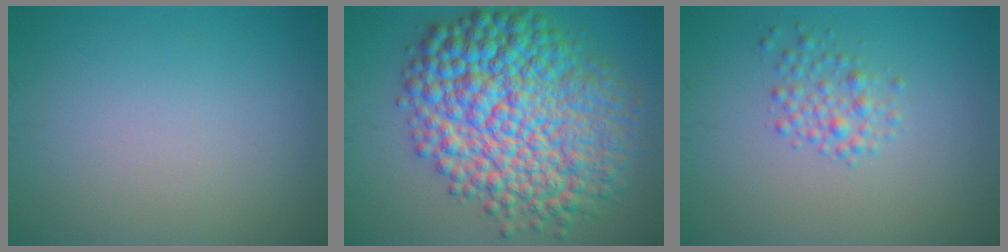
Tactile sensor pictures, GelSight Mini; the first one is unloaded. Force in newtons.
{"total": 13.6, "press": 13.6, "slide": 0.1}
{"total": 2.1, "press": 2.1, "slide": 0.1}